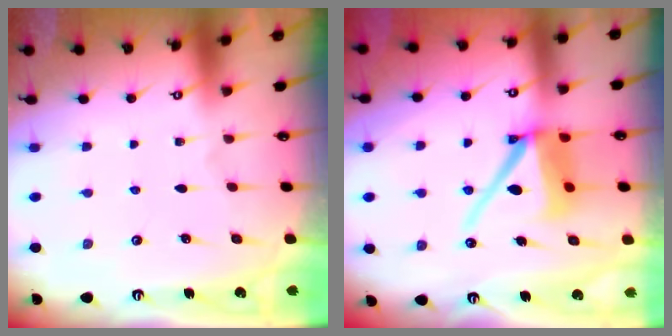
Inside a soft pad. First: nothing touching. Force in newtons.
{"total": 12.1, "press": 12.0, "slide": 1.6}